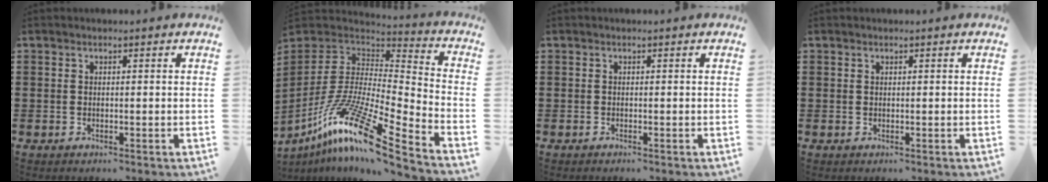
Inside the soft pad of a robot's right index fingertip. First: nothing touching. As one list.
[{"total": 15.3, "force": [-9.6, 1.6, 11.8], "torque": [-0.239, 0.002, -0.187]}, {"total": 0.0}, {"total": 0.0}]